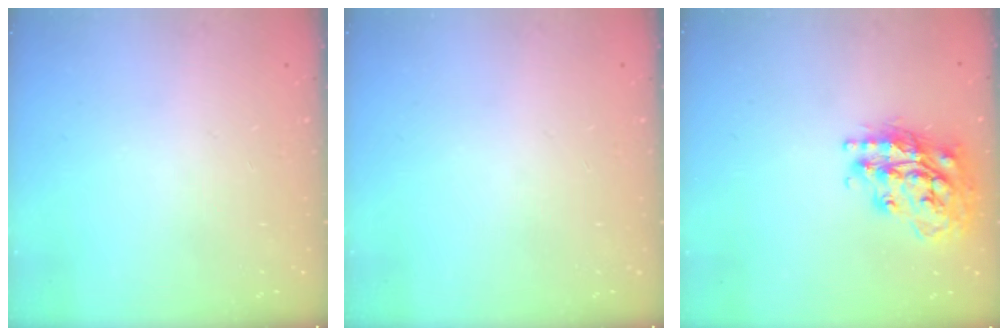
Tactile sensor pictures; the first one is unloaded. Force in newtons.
{"total": 0.0}
{"total": 19.3, "press": 19.3, "slide": 1.4}